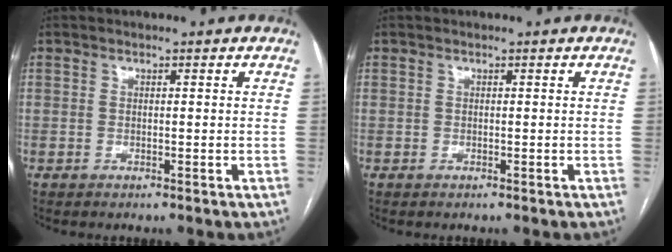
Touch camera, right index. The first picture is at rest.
{"total": 0.0}